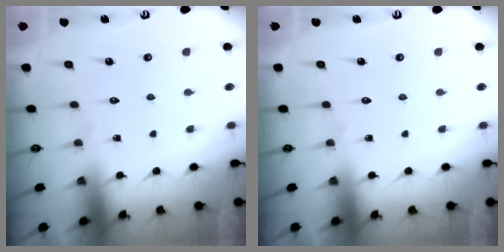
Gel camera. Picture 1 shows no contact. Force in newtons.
{"total": 0.0}